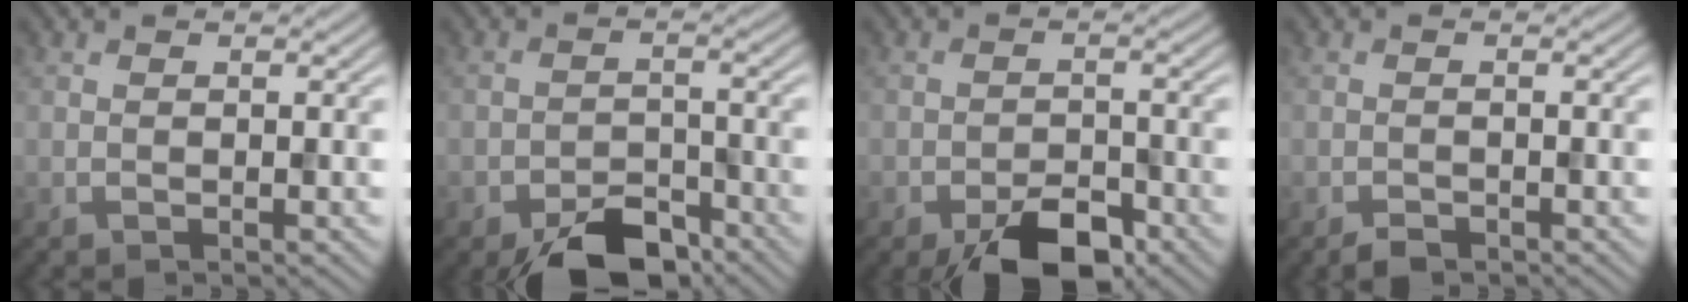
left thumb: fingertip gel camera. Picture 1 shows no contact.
{"total": 6.1, "force": [-4.8, 2.7, 2.7], "torque": [-0.035, -0.001, -0.084]}
{"total": 6.4, "force": [-4.4, 2.7, 3.6], "torque": [-0.048, -0.002, -0.072]}
{"total": 1.1, "force": [-1.1, 0.3, 0.3], "torque": [-0.001, 0.000, -0.017]}